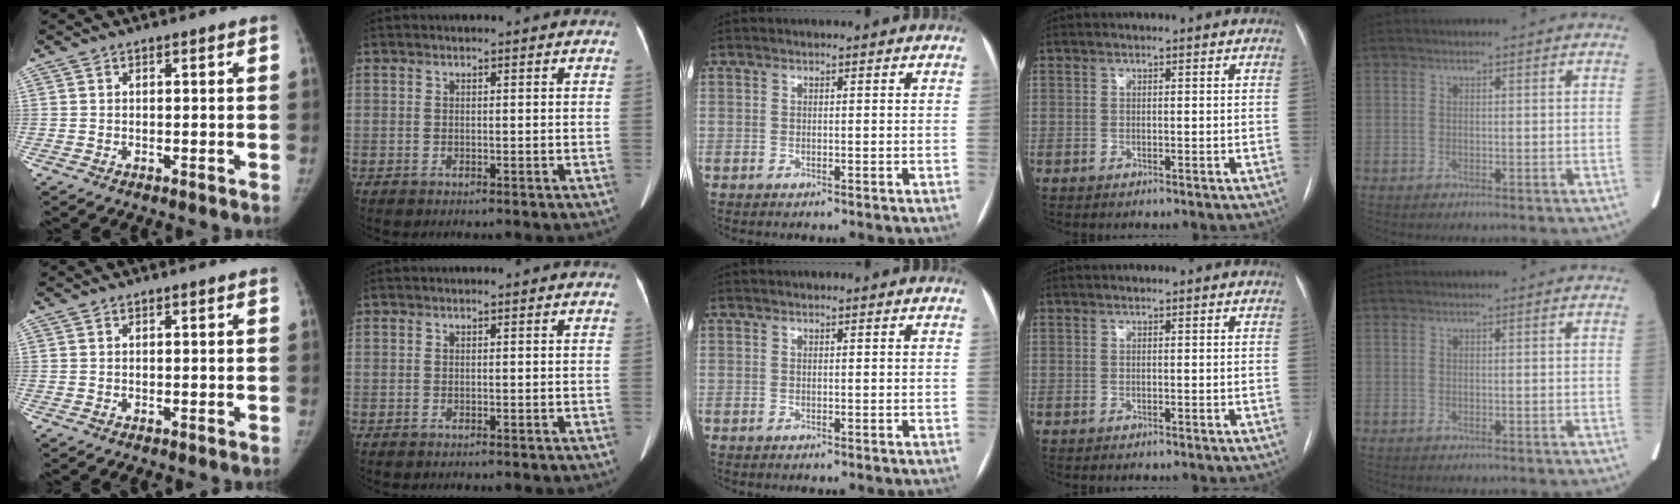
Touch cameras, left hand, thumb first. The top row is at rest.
{}